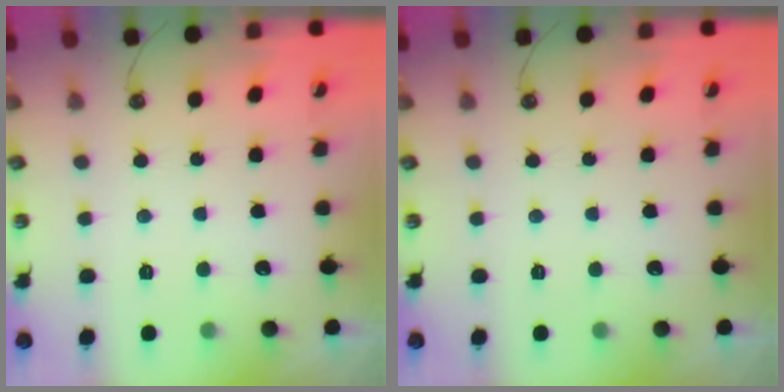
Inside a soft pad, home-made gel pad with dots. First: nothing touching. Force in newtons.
{"total": 0.0}